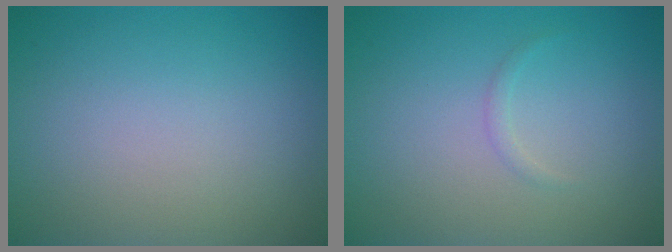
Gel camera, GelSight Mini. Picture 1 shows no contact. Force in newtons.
{"total": 0.6, "press": 0.6, "slide": 0.0}